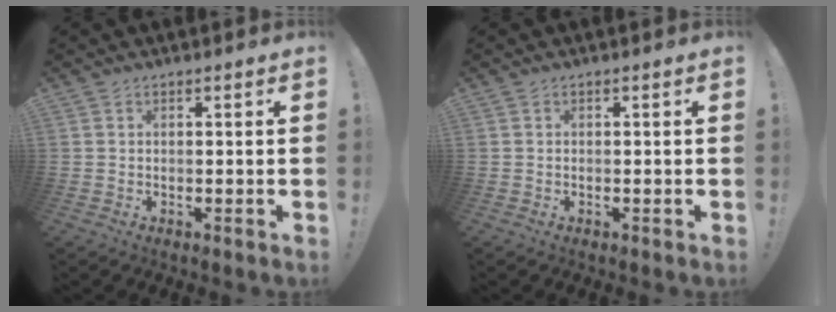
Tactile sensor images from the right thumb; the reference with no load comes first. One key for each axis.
{"total": 0.0}